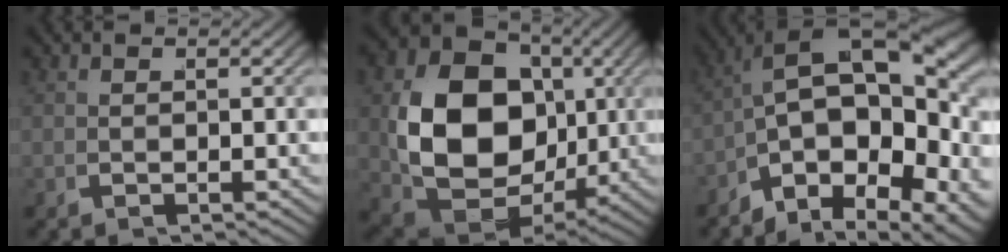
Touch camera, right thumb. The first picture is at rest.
{"total": 17.8, "force": [0.0, 12.9, 12.2], "torque": [-0.259, -0.053, 0.016]}
{"total": 16.3, "force": [-1.6, 11.2, 11.7], "torque": [-0.210, -0.040, -0.034]}